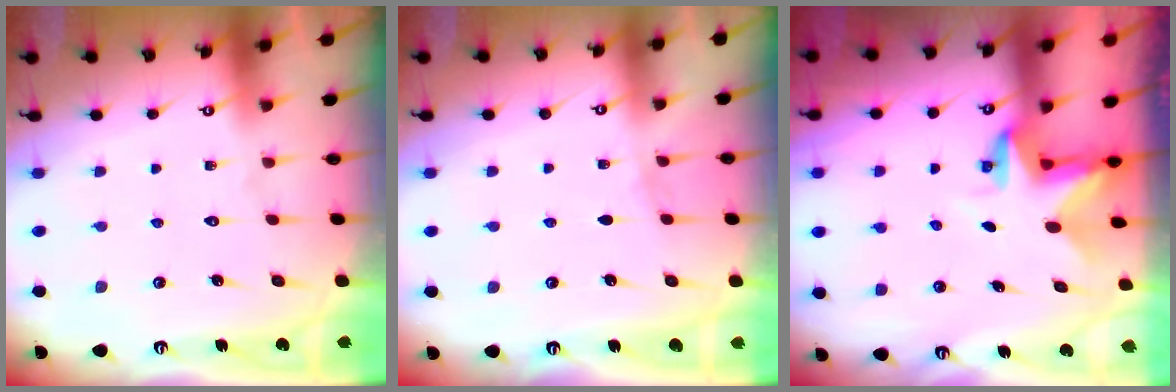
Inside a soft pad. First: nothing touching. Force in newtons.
{"total": 3.6, "press": 3.6, "slide": 0.4}
{"total": 2.9, "press": 2.9, "slide": 0.2}